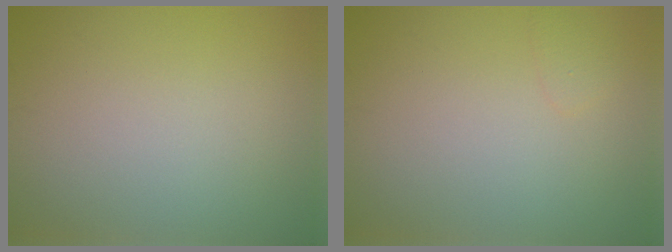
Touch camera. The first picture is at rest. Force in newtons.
{"total": 0.8, "press": 0.8, "slide": 0.0}